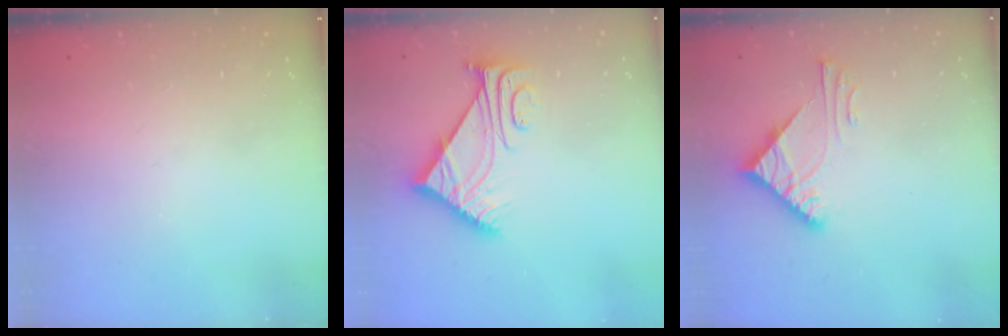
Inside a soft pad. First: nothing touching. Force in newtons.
{"total": 7.6, "press": 7.6, "slide": 0.7}
{"total": 6.6, "press": 6.6, "slide": 0.5}